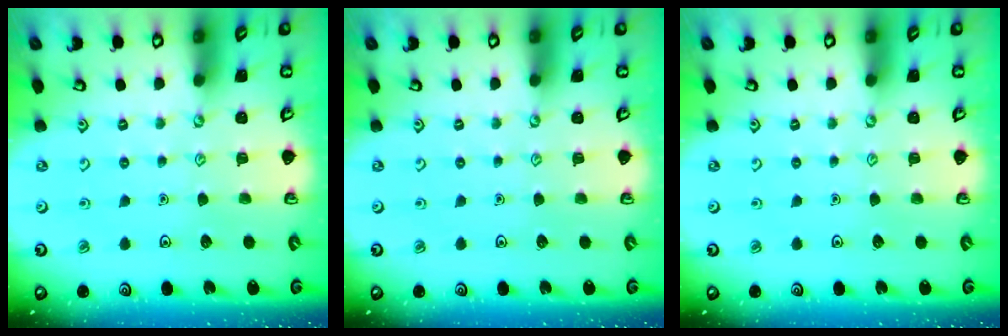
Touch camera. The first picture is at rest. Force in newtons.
{"total": 0.0}
{"total": 0.0}